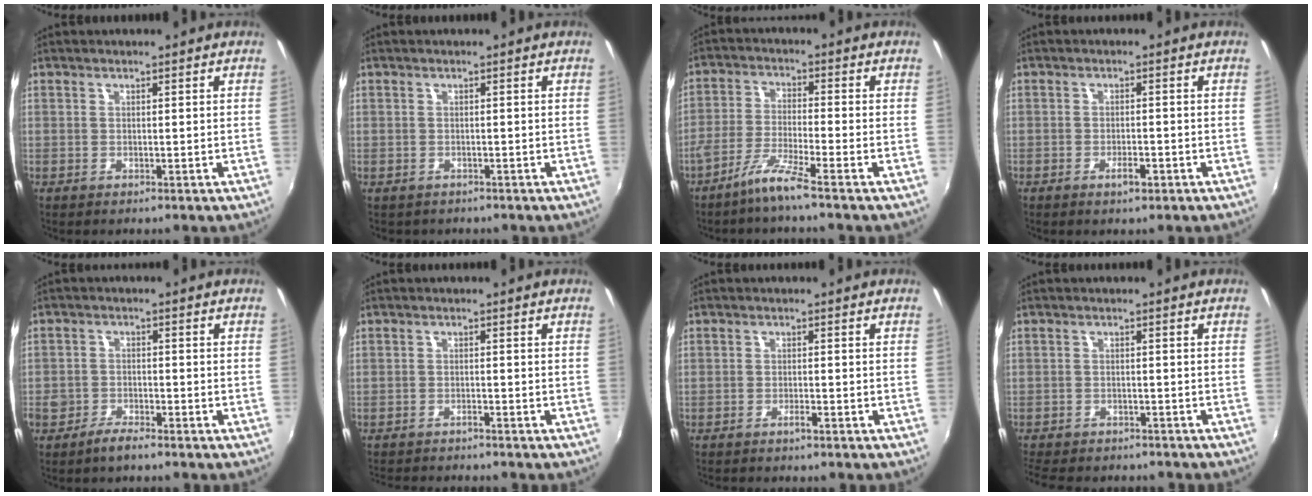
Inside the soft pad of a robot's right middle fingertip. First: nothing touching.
{"total": 1.3, "force": [-0.7, 1.0, 0.1], "torque": [-0.005, 0.001, -0.008]}
{"total": 5.9, "force": [-4.2, -0.6, 4.0], "torque": [-0.092, -0.002, -0.086]}
{"total": 2.4, "force": [-1.5, 0.8, 1.7], "torque": [-0.033, -0.001, -0.023]}
{"total": 3.9, "force": [-3.2, 1.2, 1.9], "torque": [-0.054, -0.006, -0.068]}
{"total": 5.0, "force": [-4.8, 0.5, 1.6], "torque": [-0.041, -0.011, -0.075]}
{"total": 1.3, "force": [-1.2, 0.0, 0.6], "torque": [-0.016, 0.002, -0.023]}
{"total": 9.8, "force": [-8.6, 3.1, 3.6], "torque": [-0.093, -0.020, -0.131]}